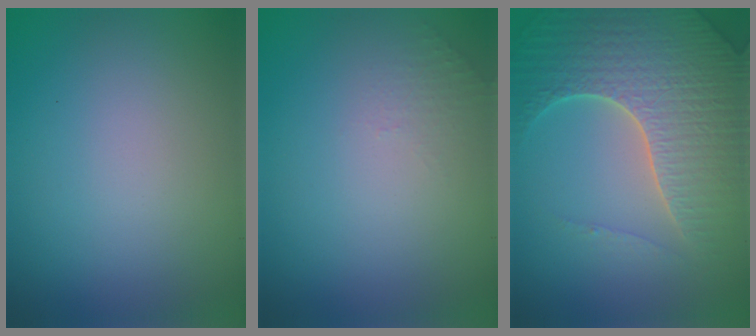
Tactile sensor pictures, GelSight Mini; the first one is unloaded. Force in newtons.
{"total": 0.5, "press": 0.4, "slide": 0.4}
{"total": 7.1, "press": 6.9, "slide": 1.8}